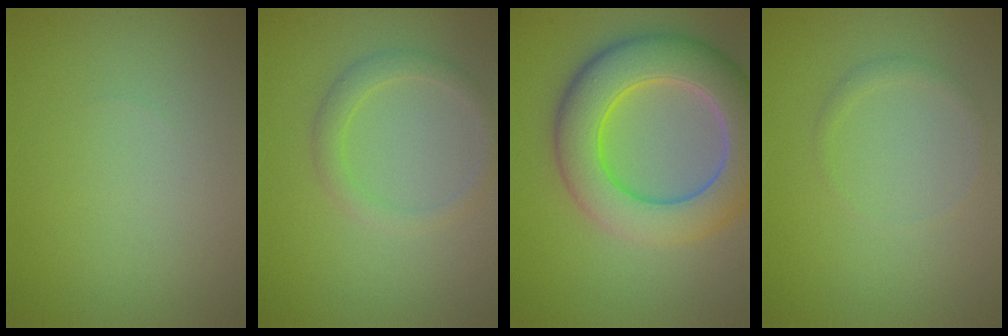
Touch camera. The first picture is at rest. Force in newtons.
{"total": 2.0, "press": 2.0, "slide": 0.1}
{"total": 9.1, "press": 9.1, "slide": 0.2}
{"total": 0.9, "press": 0.8, "slide": 0.1}